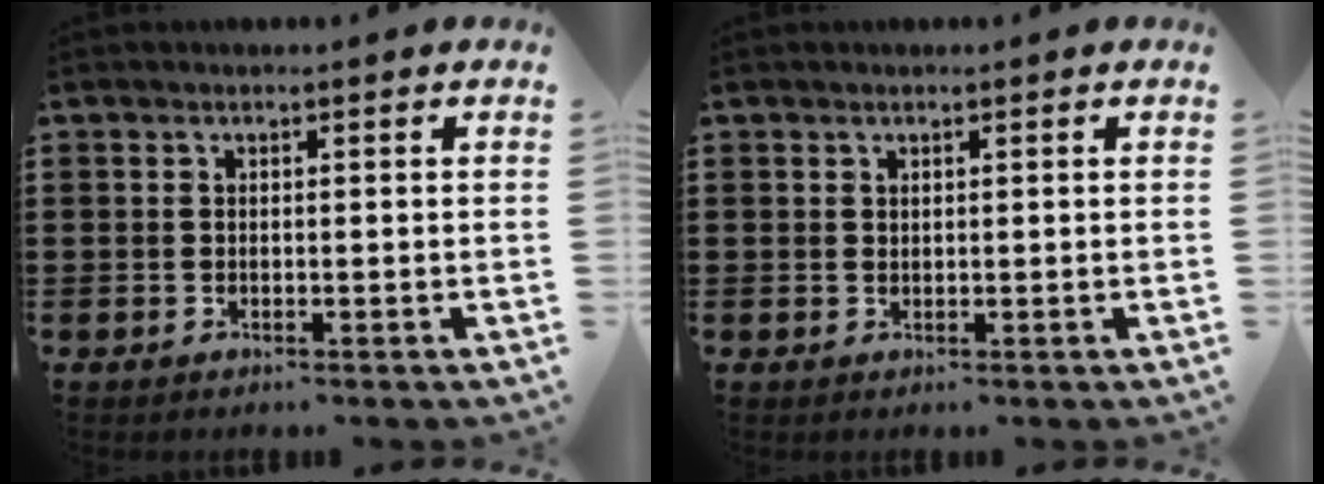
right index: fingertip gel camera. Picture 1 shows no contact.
{"total": 0.5, "force": [0.4, 0.3, 0.1], "torque": [-0.003, 0.002, 0.007]}